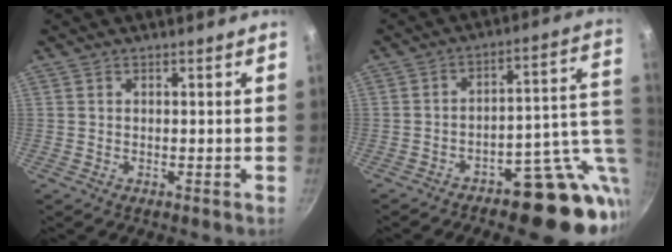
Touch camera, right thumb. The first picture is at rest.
{"total": 16.9, "force": [-5.1, 8.1, 13.9], "torque": [-0.118, 0.031, -0.063]}